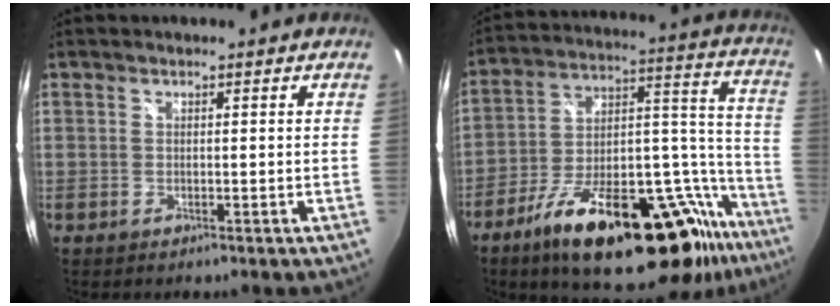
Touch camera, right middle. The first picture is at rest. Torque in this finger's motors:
{"motor_torque": [2.14, 0.00, 0.51, 0.14]}